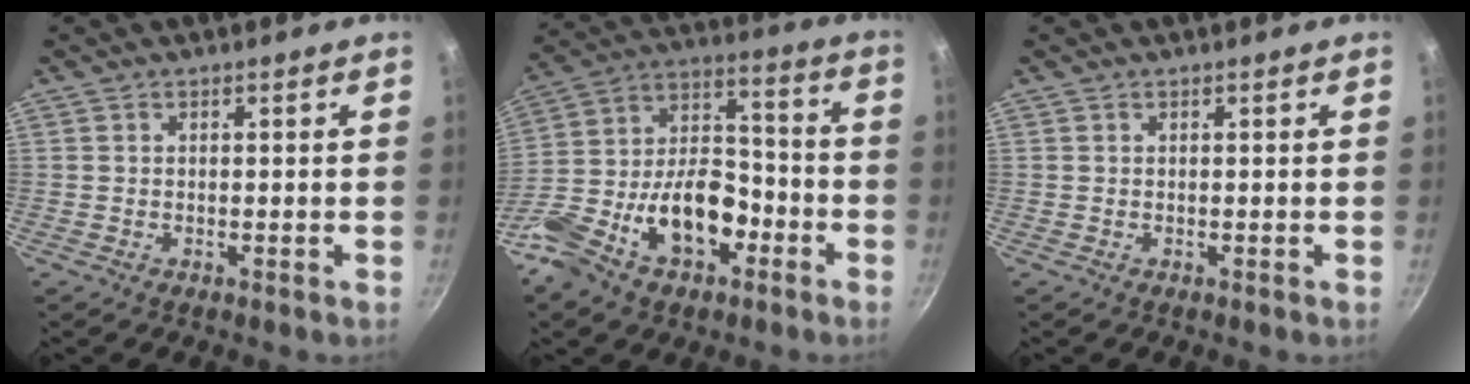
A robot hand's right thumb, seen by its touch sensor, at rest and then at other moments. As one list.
[{"total": 20.7, "force": [-7.8, 12.7, 14.3], "torque": [-0.237, 0.067, -0.145]}, {"total": 0.0}]